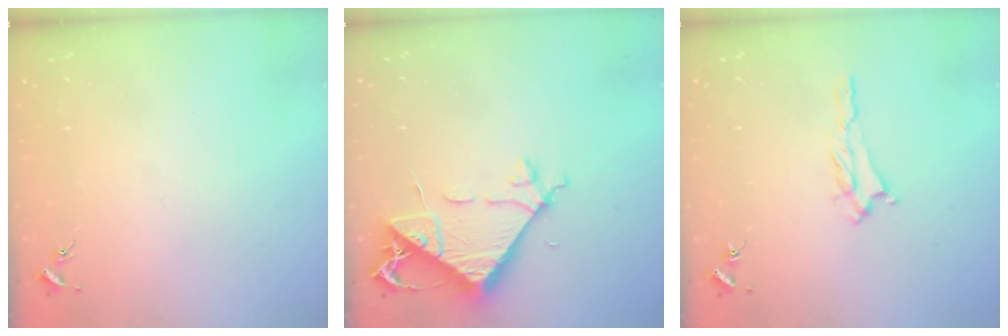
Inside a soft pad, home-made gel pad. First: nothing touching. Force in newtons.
{"total": 7.2, "press": 7.1, "slide": 1.2}
{"total": 1.2, "press": 1.1, "slide": 0.5}